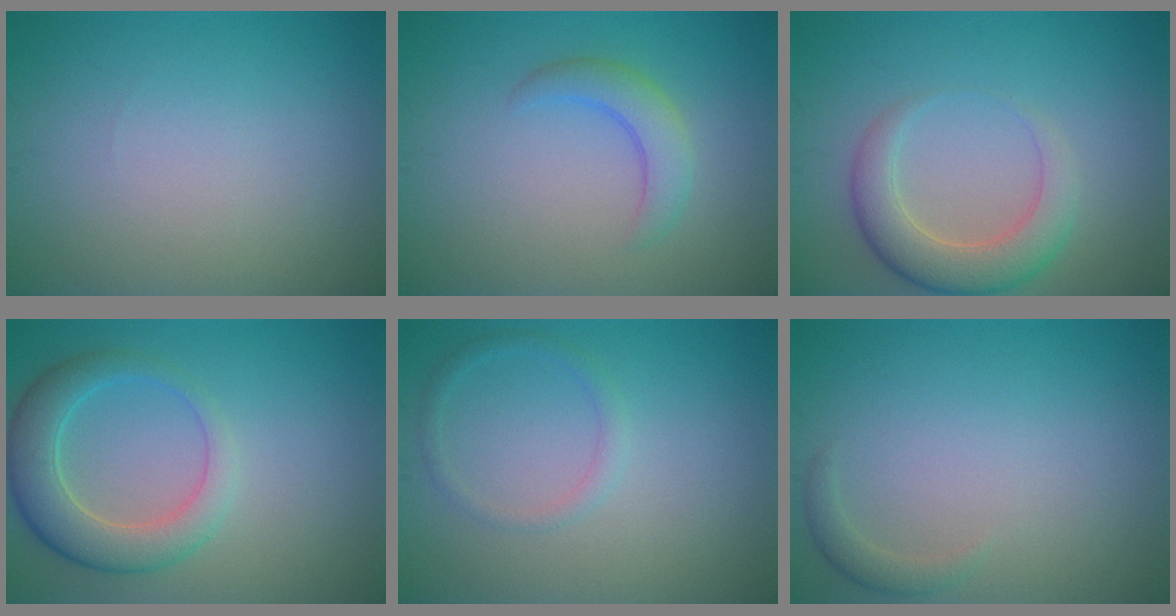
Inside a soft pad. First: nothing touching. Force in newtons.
{"total": 2.9, "press": 2.9, "slide": 0.1}
{"total": 4.6, "press": 4.6, "slide": 0.2}
{"total": 5.0, "press": 5.0, "slide": 0.5}
{"total": 1.3, "press": 1.3, "slide": 0.1}
{"total": 1.2, "press": 1.2, "slide": 0.2}